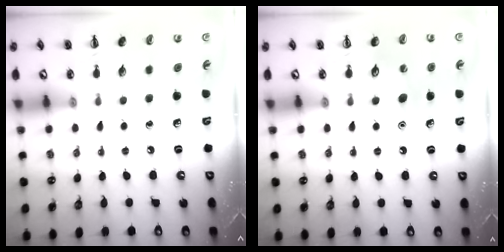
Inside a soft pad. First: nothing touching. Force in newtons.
{"total": 5.4, "press": 5.2, "slide": 1.2}